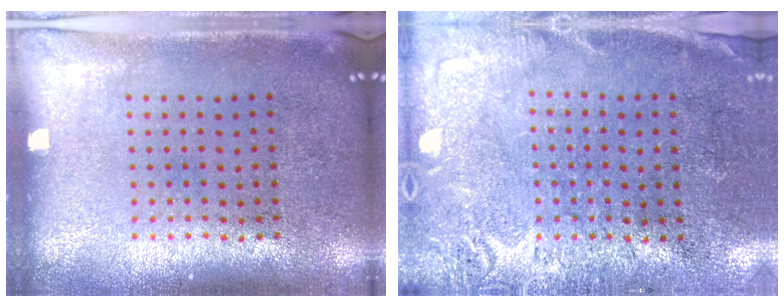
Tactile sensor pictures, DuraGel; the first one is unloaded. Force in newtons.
{"total": 2.6, "press": 2.4, "slide": 1.1}